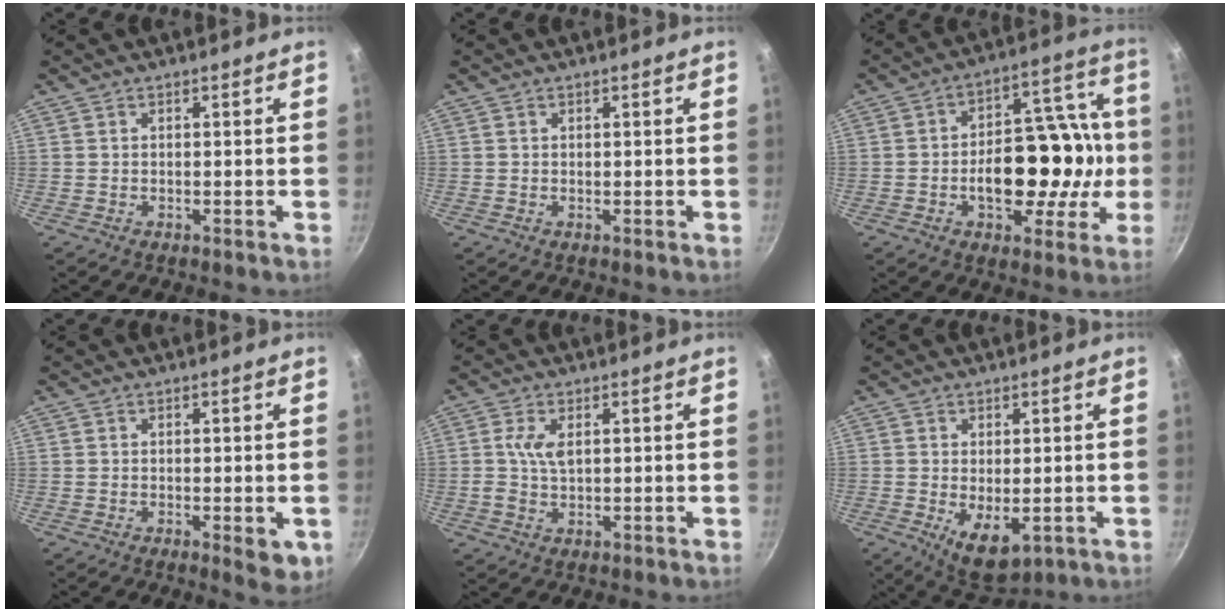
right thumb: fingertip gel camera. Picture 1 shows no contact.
{"total": 0.0}
{"total": 20.1, "force": [-2.5, 11.2, 16.5], "torque": [-0.191, 0.047, -0.028]}
{"total": 4.6, "force": [-1.3, 1.6, 4.1], "torque": [-0.046, -0.005, -0.015]}
{"total": 4.3, "force": [0.7, 2.3, 3.6], "torque": [-0.076, -0.003, 0.014]}
{"total": 8.0, "force": [-2.1, 4.1, 6.5], "torque": [-0.097, -0.013, -0.018]}